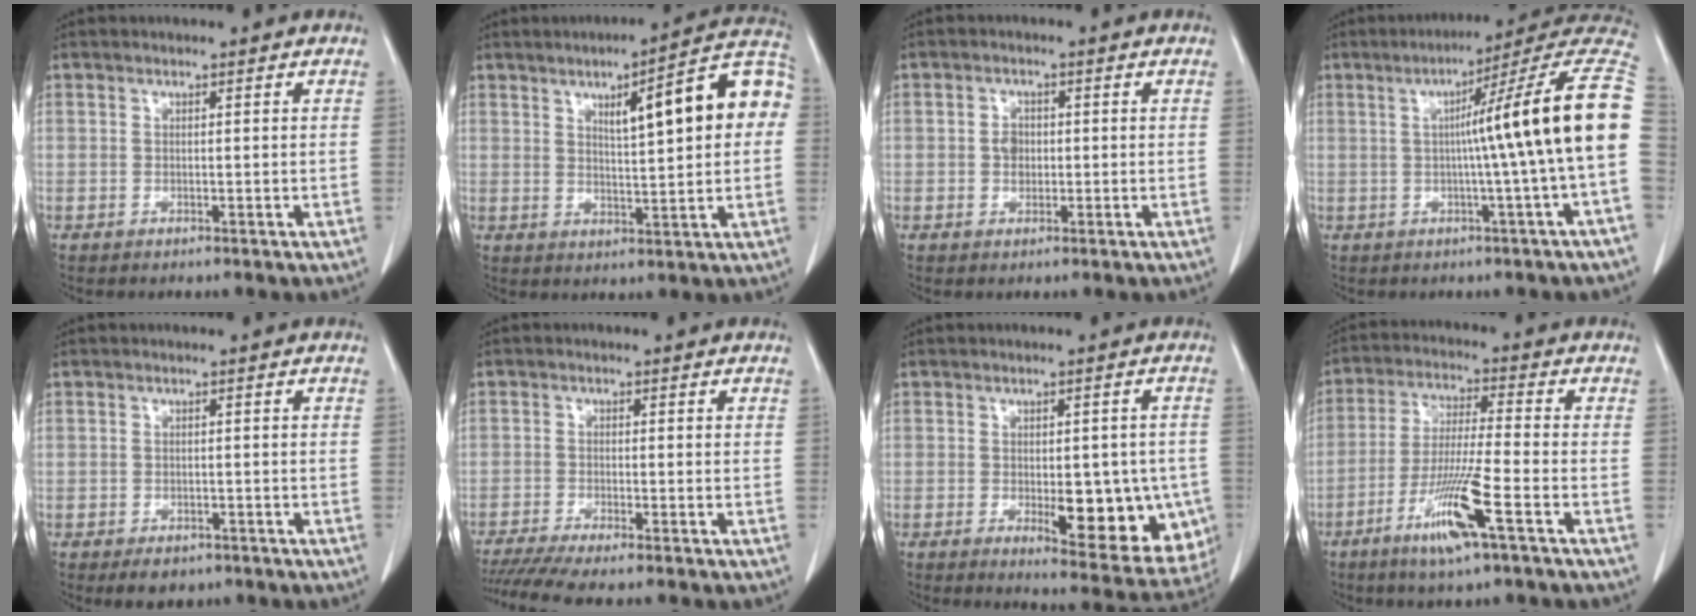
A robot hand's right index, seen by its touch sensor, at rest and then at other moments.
{"total": 13.8, "force": [3.1, 2.2, 13.3], "torque": [-0.178, 0.032, 0.040]}
{"total": 2.4, "force": [0.0, 1.9, 1.4], "torque": [-0.021, 0.004, 0.000]}
{"total": 16.7, "force": [0.5, -1.8, 16.6], "torque": [-0.209, 0.029, -0.005]}
{"total": 3.3, "force": [-2.3, 1.9, 1.4], "torque": [-0.015, 0.000, -0.025]}
{"total": 6.6, "force": [-5.5, -0.5, 3.6], "torque": [-0.056, -0.016, -0.094]}
{"total": 13.3, "force": [-3.3, 5.3, 11.7], "torque": [-0.107, 0.002, -0.024]}
{"total": 10.9, "force": [-5.3, -0.1, 9.6], "torque": [-0.187, -0.019, -0.103]}